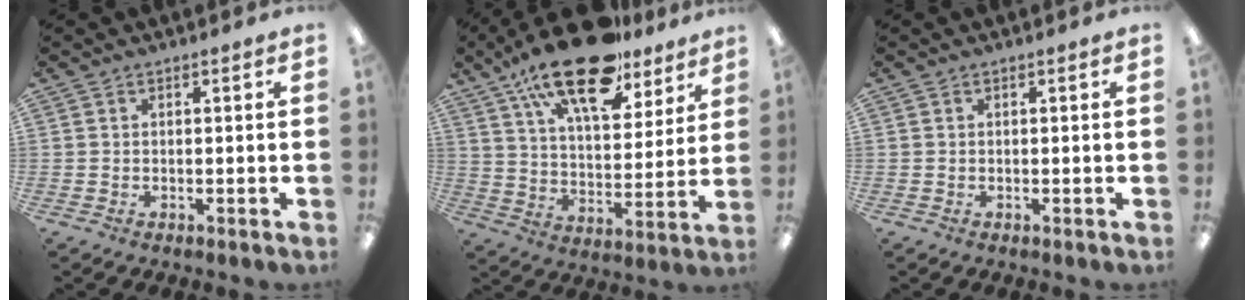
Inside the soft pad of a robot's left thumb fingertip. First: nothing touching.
{"total": 22.4, "force": [15.6, 8.9, 13.3], "torque": [-0.222, -0.082, 0.267]}
{"total": 0.0}